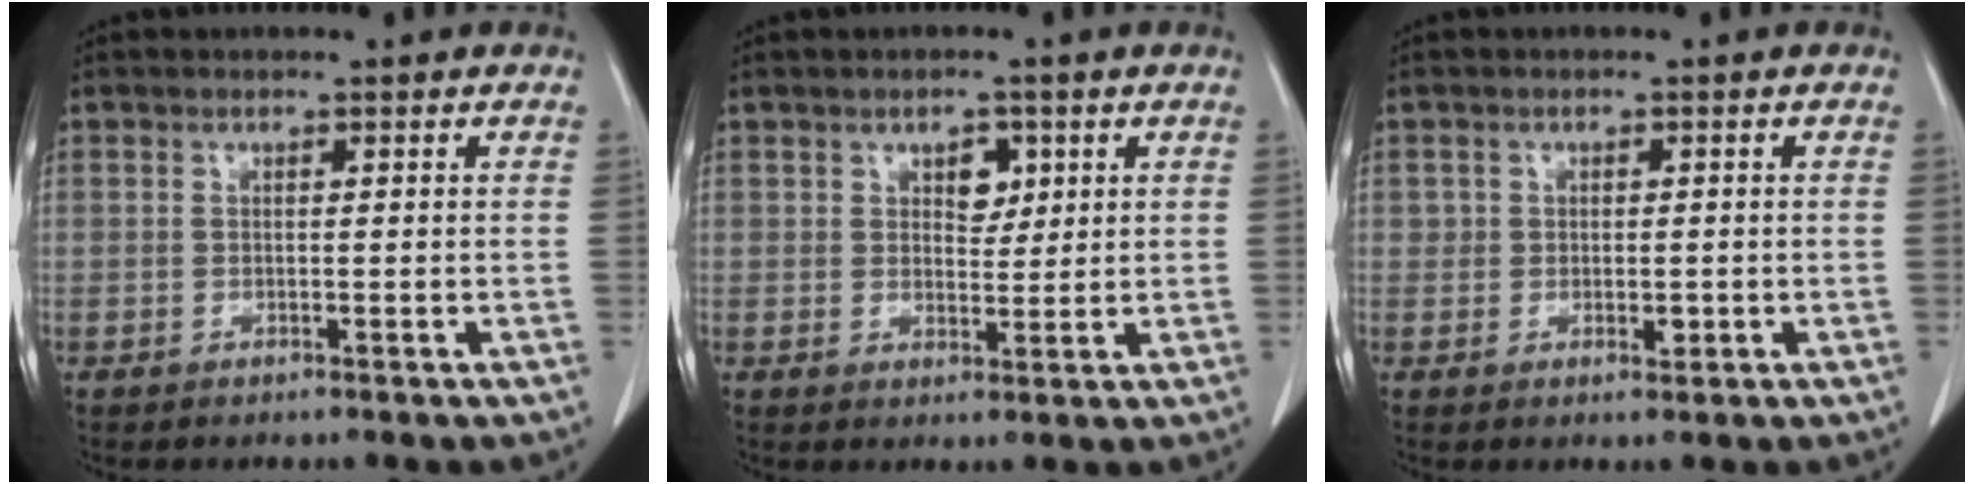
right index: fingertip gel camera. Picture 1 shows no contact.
{"total": 3.4, "force": [1.4, 2.1, 2.2], "torque": [-0.029, 0.003, 0.021]}
{"total": 1.9, "force": [-0.3, 1.4, 1.3], "torque": [-0.015, 0.002, 0.000]}